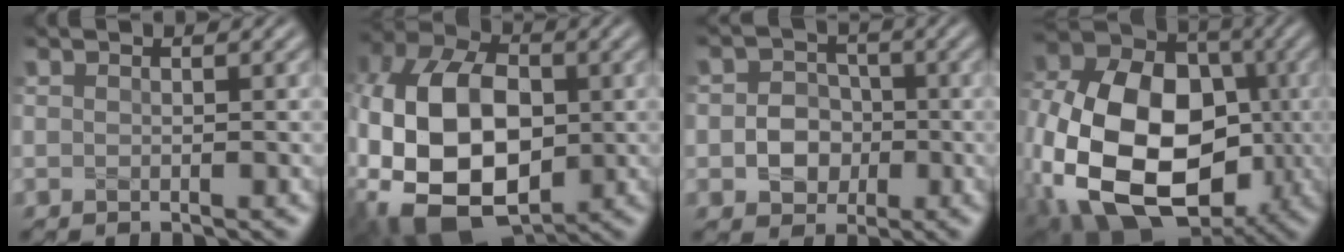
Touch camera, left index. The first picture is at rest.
{"total": 15.0, "force": [-1.9, 9.9, 11.1], "torque": [-0.234, -0.002, -0.042]}
{"total": 3.8, "force": [-0.6, 3.4, 1.7], "torque": [-0.004, -0.002, -0.022]}
{"total": 18.4, "force": [-4.5, 13.1, 12.1], "torque": [-0.242, -0.028, -0.072]}